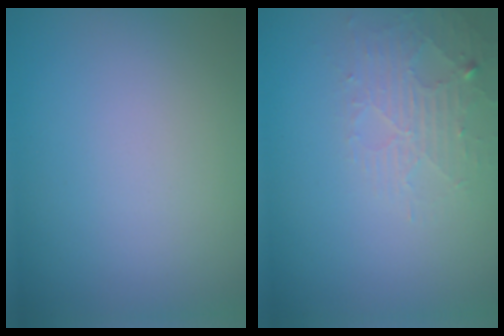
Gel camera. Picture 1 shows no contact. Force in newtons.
{"total": 2.6, "press": 2.6, "slide": 0.4}